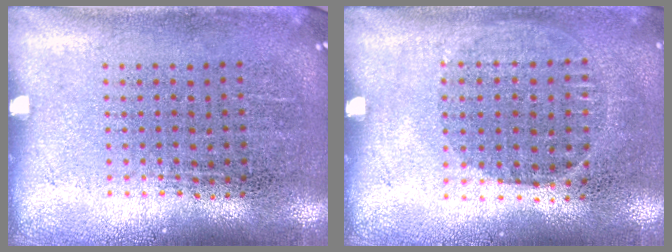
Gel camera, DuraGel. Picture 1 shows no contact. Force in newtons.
{"total": 0.9, "press": 0.8, "slide": 0.4}